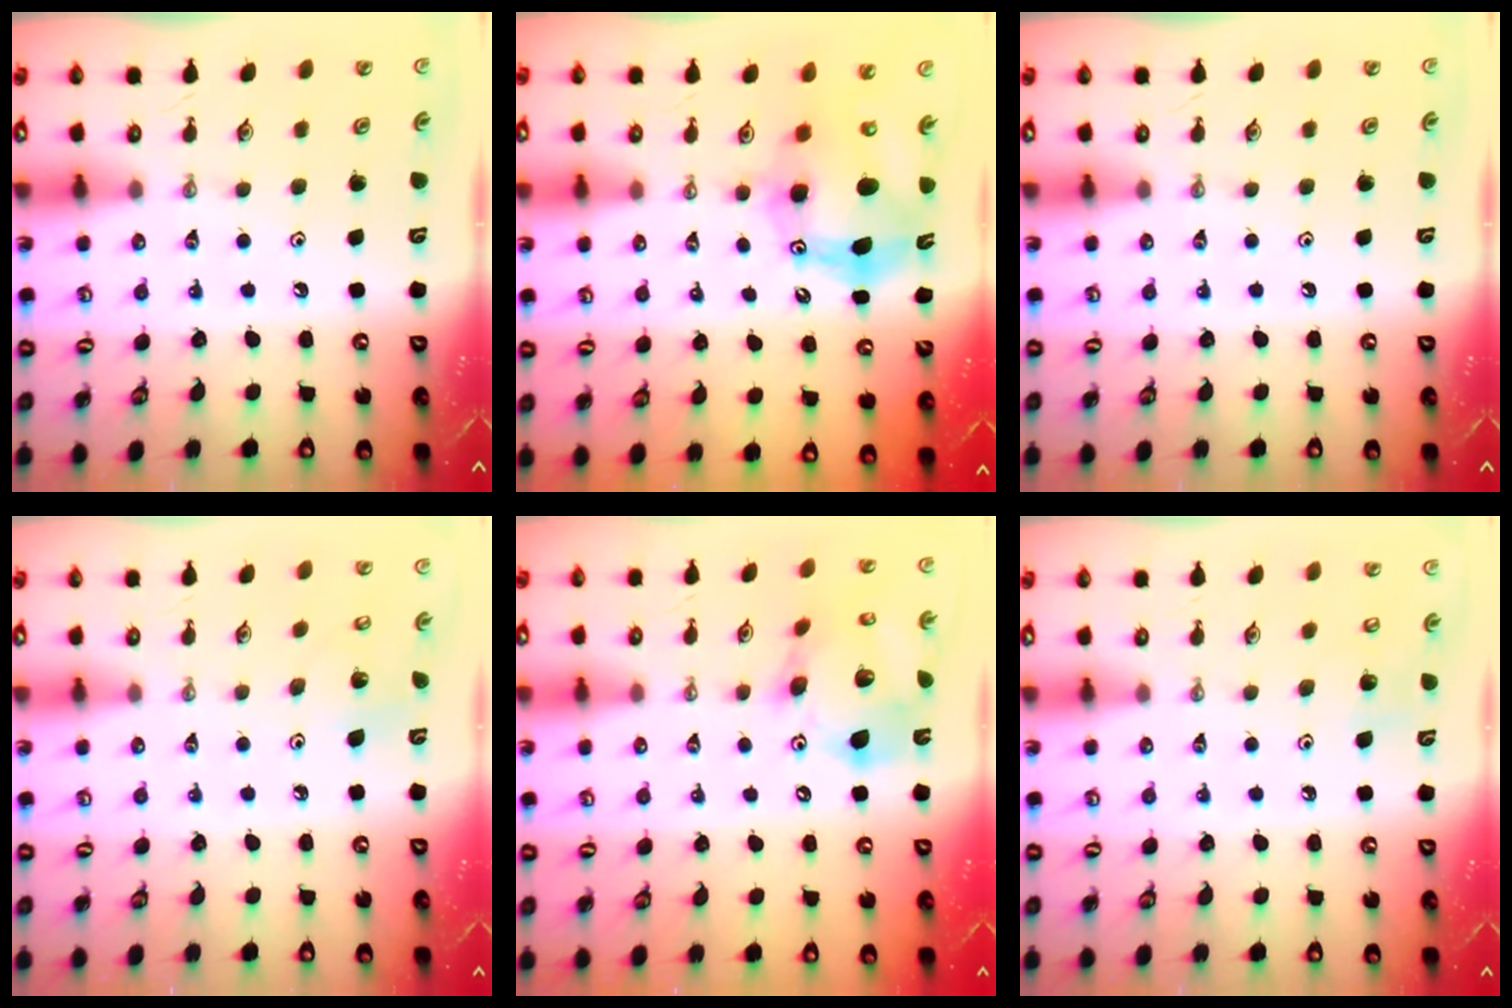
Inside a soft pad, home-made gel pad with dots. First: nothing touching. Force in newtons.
{"total": 12.3, "press": 12.0, "slide": 2.7}
{"total": 0.0}
{"total": 6.3, "press": 6.3, "slide": 0.4}
{"total": 18.1, "press": 17.8, "slide": 3.2}
{"total": 7.0, "press": 6.9, "slide": 1.0}